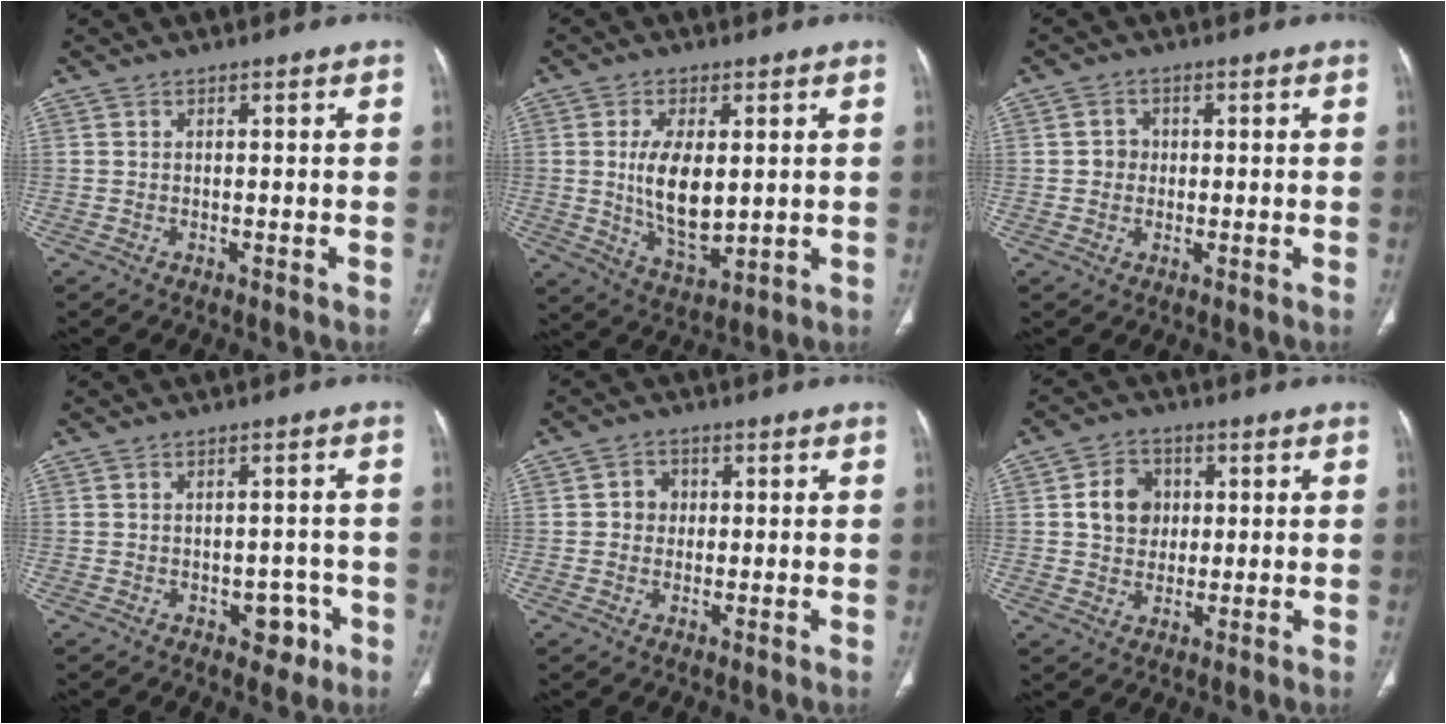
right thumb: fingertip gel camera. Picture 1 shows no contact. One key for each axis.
{"total": 11.0, "fx": 1.1, "fy": 5.5, "fz": 9.5, "tx": -0.161, "ty": -0.023, "tz": 0.033}
{"total": 2.6, "fx": 0.0, "fy": 2.5, "fz": 0.9, "tx": -0.001, "ty": 0.006, "tz": -0.002}
{"total": 4.4, "fx": -2.0, "fy": 3.0, "fz": 2.5, "tx": -0.006, "ty": 0.015, "tz": -0.021}
{"total": 3.6, "fx": 0.3, "fy": 3.3, "fz": 1.4, "tx": -0.001, "ty": 0.007, "tz": 0.001}
{"total": 7.6, "fx": 1.2, "fy": 6.4, "fz": 4.0, "tx": -0.039, "ty": 0.000, "tz": 0.018}